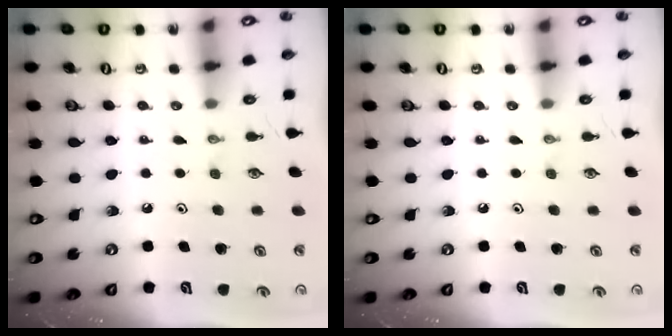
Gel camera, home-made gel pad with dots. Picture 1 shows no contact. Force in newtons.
{"total": 0.0}